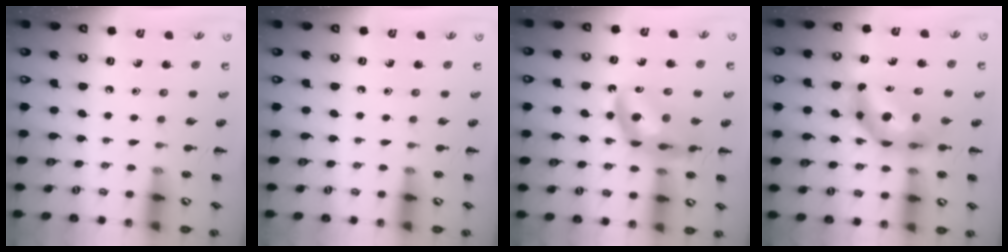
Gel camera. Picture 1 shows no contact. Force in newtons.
{"total": 0.0}
{"total": 12.6, "press": 12.1, "slide": 3.5}
{"total": 8.9, "press": 8.4, "slide": 2.8}